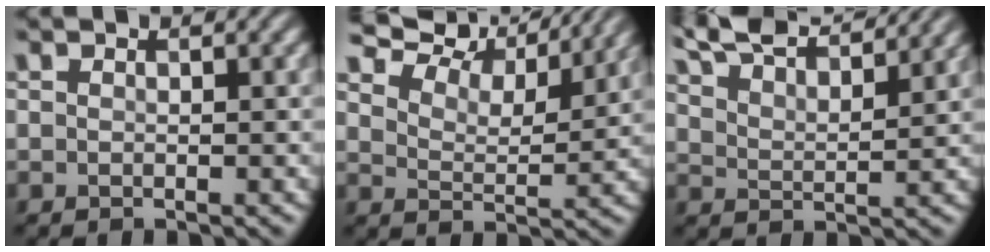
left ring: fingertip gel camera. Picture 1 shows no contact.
{"total": 9.2, "force": [8.0, 2.6, 3.7], "torque": [-0.075, -0.005, 0.118]}
{"total": 10.0, "force": [8.5, 2.5, 4.7], "torque": [-0.077, 0.022, 0.102]}